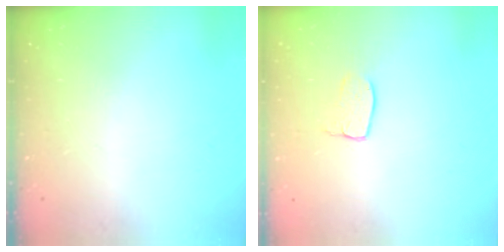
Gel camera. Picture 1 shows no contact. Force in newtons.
{"total": 6.3, "press": 6.3, "slide": 0.2}